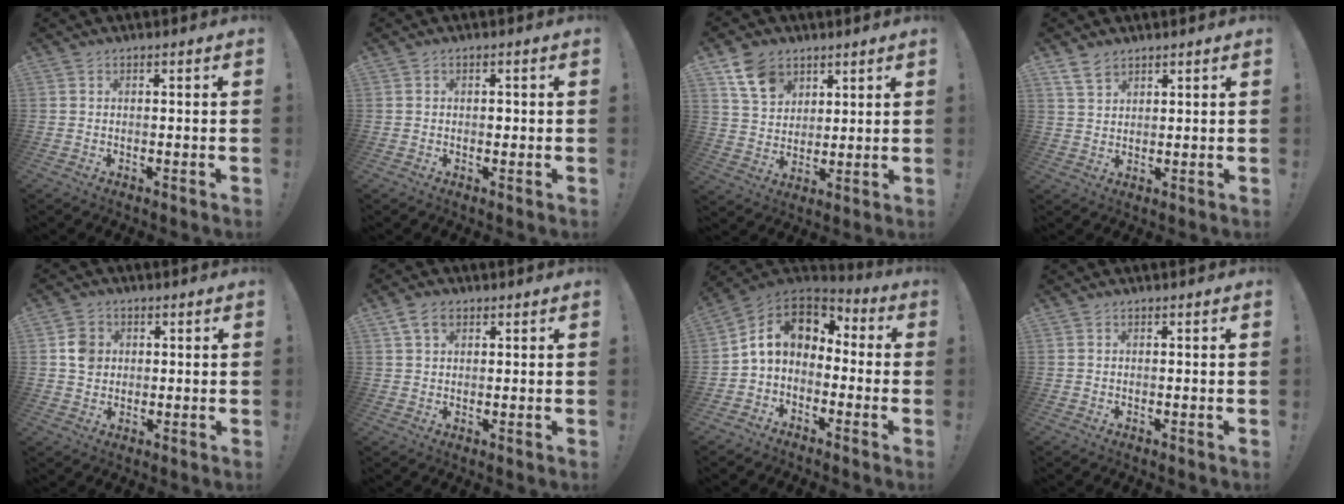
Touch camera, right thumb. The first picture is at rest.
{"total": 0.7, "force": [-0.3, 0.6, 0.4], "torque": [0.002, 0.000, -0.008]}
{"total": 11.1, "force": [6.5, 7.8, 4.4], "torque": [-0.077, -0.027, 0.129]}
{"total": 4.8, "force": [3.5, 2.5, 1.9], "torque": [-0.039, -0.013, 0.069]}
{"total": 6.0, "force": [1.0, 5.5, 2.4], "torque": [-0.030, 0.007, 0.020]}
{"total": 5.1, "force": [2.5, 3.3, 2.9], "torque": [-0.055, 0.000, 0.049]}
{"total": 10.1, "force": [1.4, 6.8, 7.4], "torque": [-0.125, 0.009, 0.026]}
{"total": 0.0}